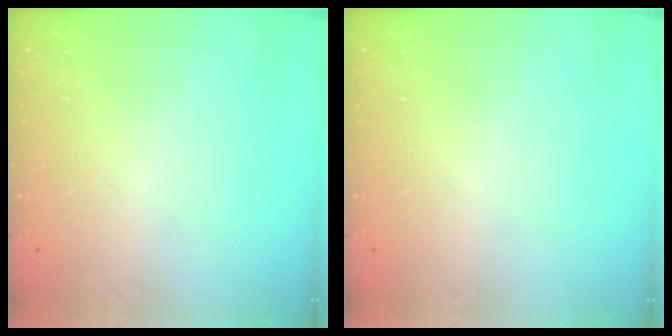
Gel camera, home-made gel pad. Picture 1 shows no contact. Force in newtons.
{"total": 0.0}